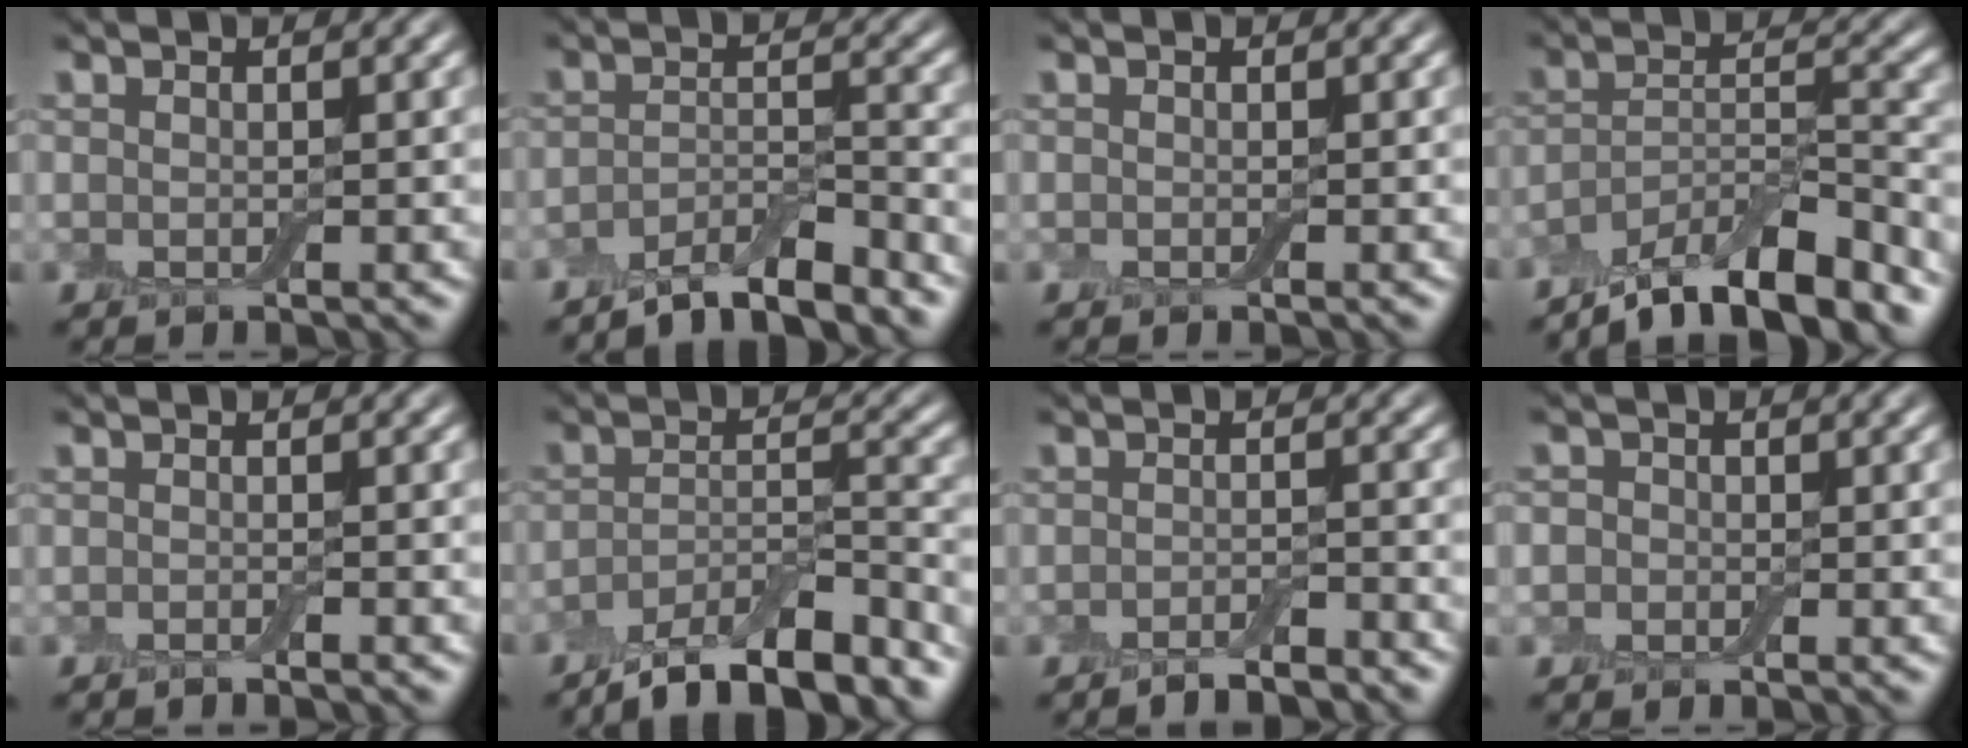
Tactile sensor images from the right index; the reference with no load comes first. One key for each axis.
{"total": 5.6, "fx": -4.8, "fy": 1.0, "fz": 2.7, "tx": -0.046, "ty": 0.001, "tz": -0.080}
{"total": 0.0}
{"total": 9.8, "fx": -8.0, "fy": 2.5, "fz": 5.1, "tx": -0.080, "ty": 0.005, "tz": -0.138}
{"total": 0.7, "fx": -0.7, "fy": -0.1, "fz": 0.3, "tx": -0.003, "ty": -0.002, "tz": -0.011}
{"total": 9.1, "fx": -7.3, "fy": 2.6, "fz": 4.7, "tx": -0.071, "ty": -0.004, "tz": -0.120}
{"total": 2.5, "fx": -2.2, "fy": 0.4, "fz": 1.1, "tx": -0.013, "ty": 0.004, "tz": -0.038}
{"total": 1.2, "fx": -0.4, "fy": 1.1, "fz": 0.2, "tx": 0.012, "ty": 0.002, "tz": -0.017}